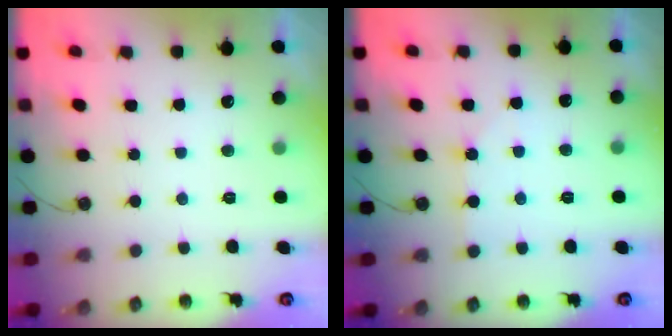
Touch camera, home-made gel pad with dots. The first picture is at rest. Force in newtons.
{"total": 3.7, "press": 3.7, "slide": 0.3}